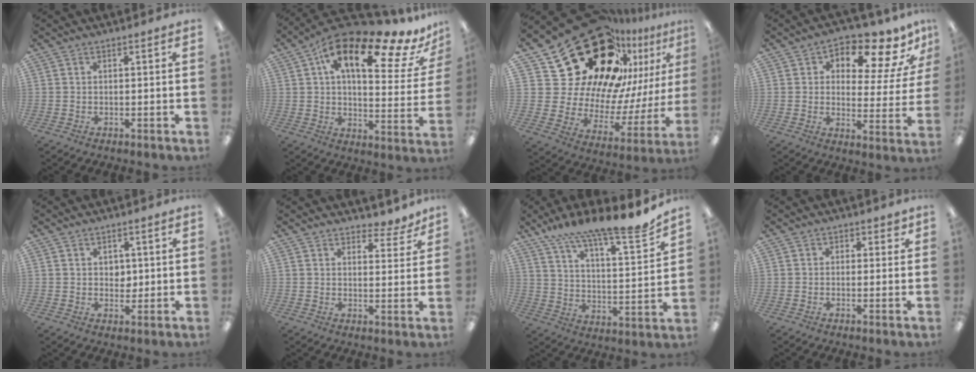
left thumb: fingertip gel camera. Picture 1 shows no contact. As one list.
[{"total": 19.6, "force": [11.4, 7.4, 14.1], "torque": [-0.226, -0.054, 0.182]}, {"total": 33.0, "force": [20.2, 19.5, 17.3], "torque": [-0.249, -0.164, 0.404]}, {"total": 10.5, "force": [7.4, 4.7, 5.8], "torque": [-0.087, -0.056, 0.127]}, {"total": 2.9, "force": [1.0, 2.3, 1.4], "torque": [-0.016, -0.001, 0.013]}, {"total": 5.0, "force": [4.3, 2.2, 1.3], "torque": [-0.006, -0.027, 0.073]}, {"total": 15.6, "force": [14.0, 1.8, 6.7], "torque": [-0.117, -0.107, 0.236]}, {"total": 1.7, "force": [0.5, 1.5, 0.6], "torque": [-0.004, 0.003, 0.006]}]